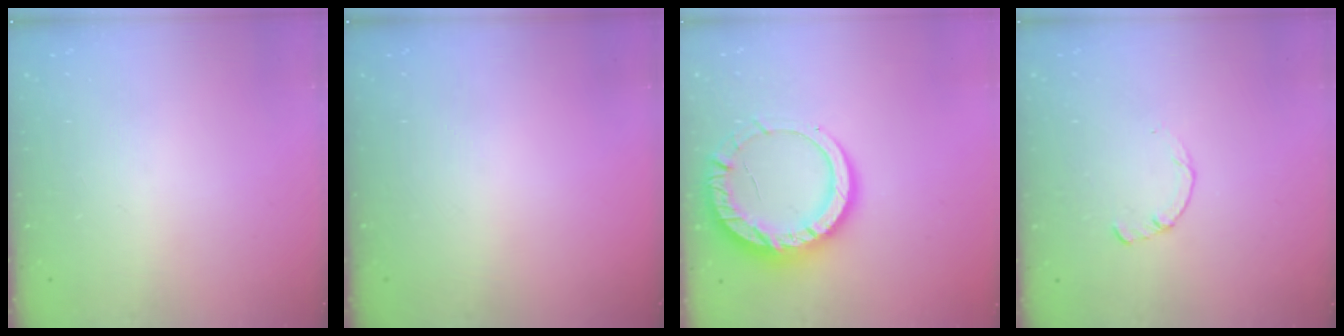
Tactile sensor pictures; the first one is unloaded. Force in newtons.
{"total": 0.0}
{"total": 13.6, "press": 13.6, "slide": 1.2}
{"total": 2.2, "press": 2.2, "slide": 0.3}